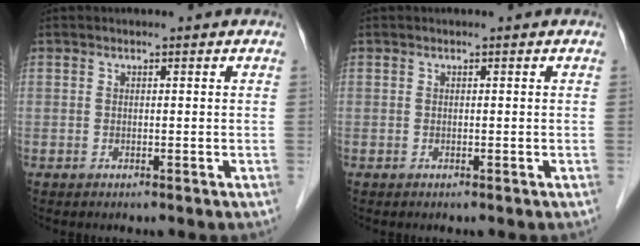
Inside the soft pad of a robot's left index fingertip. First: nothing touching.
{"total": 0.0}